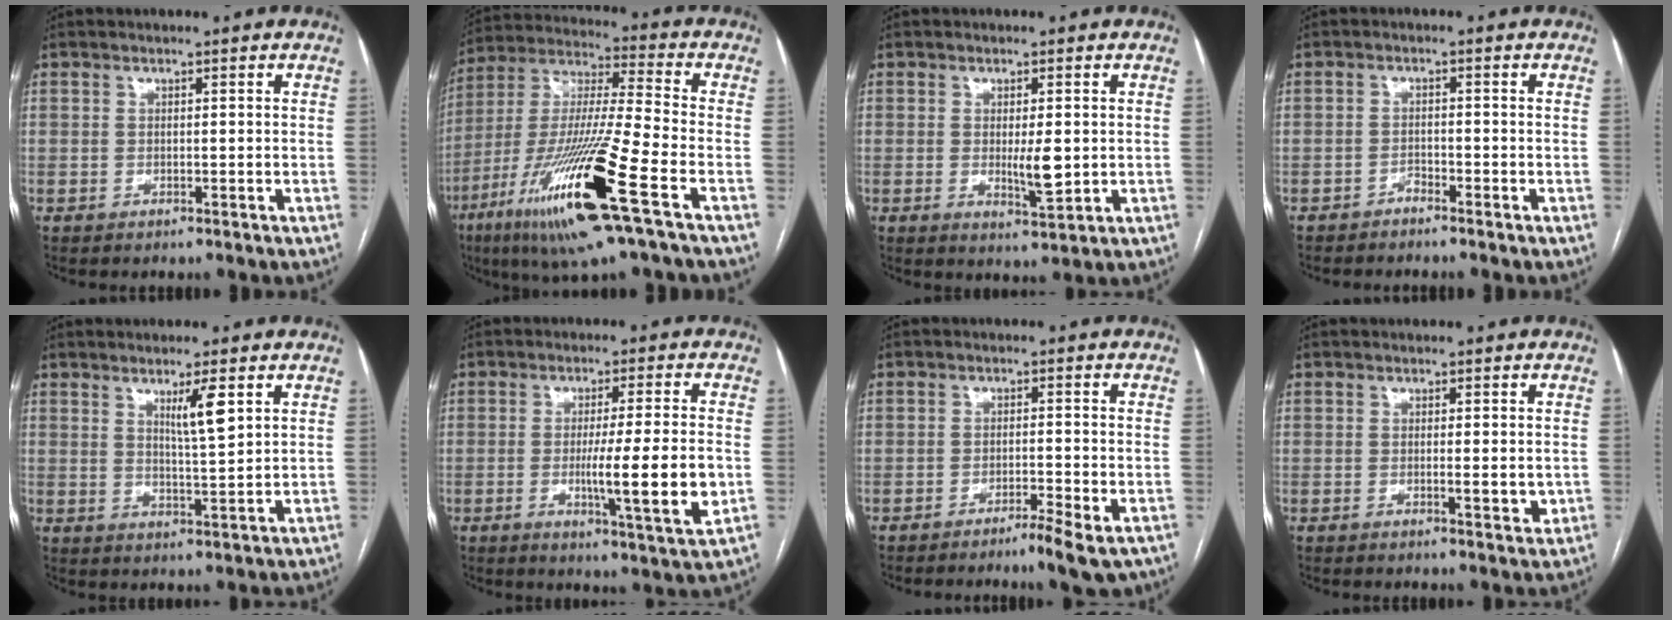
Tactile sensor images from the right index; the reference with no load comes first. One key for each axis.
{"total": 21.1, "fx": -9.3, "fy": 0.3, "fz": 19.0, "tx": -0.388, "ty": -0.041, "tz": -0.177}
{"total": 4.3, "fx": -0.1, "fy": 0.9, "fz": 4.2, "tx": -0.070, "ty": -0.009, "tz": 0.001}
{"total": 1.2, "fx": -1.2, "fy": 0.1, "fz": 0.3, "tx": -0.001, "ty": 0.001, "tz": -0.021}
{"total": 5.1, "fx": 2.5, "fy": 0.0, "fz": 4.4, "tx": -0.074, "ty": -0.008, "tz": 0.045}
{"total": 11.5, "fx": -2.0, "fy": -0.6, "fz": 11.3, "tx": -0.179, "ty": -0.025, "tz": -0.036}
{"total": 4.8, "fx": -3.0, "fy": 0.3, "fz": 3.7, "tx": -0.053, "ty": -0.006, "tz": -0.046}
{"total": 2.8, "fx": -0.3, "fy": 0.6, "fz": 2.7, "tx": -0.039, "ty": -0.005, "tz": -0.004}